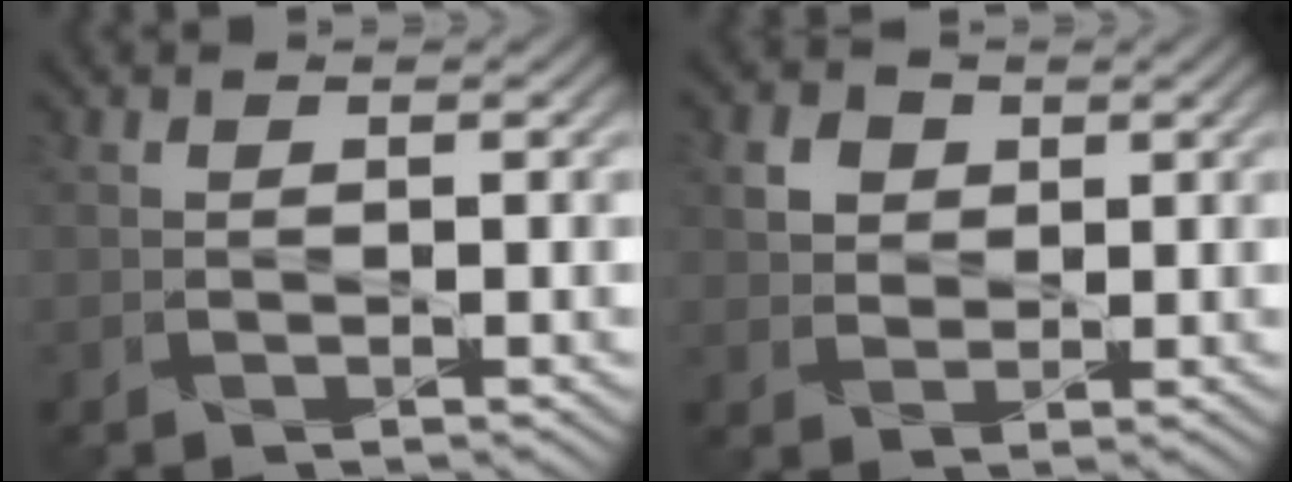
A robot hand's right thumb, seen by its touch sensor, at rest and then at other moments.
{"total": 3.1, "force": [1.2, 2.6, 1.3], "torque": [-0.033, 0.002, 0.019]}